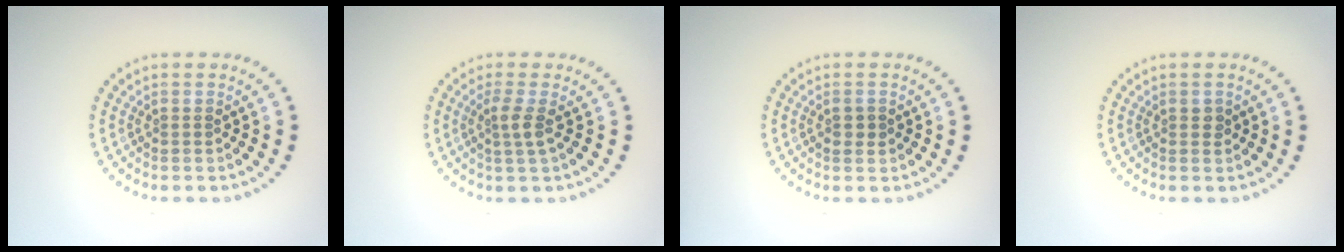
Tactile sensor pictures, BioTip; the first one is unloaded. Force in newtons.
{"total": 1.9, "press": 1.3, "slide": 1.3}
{"total": 1.2, "press": 1.2, "slide": 0.1}
{"total": 0.7, "press": 0.7, "slide": 0.3}